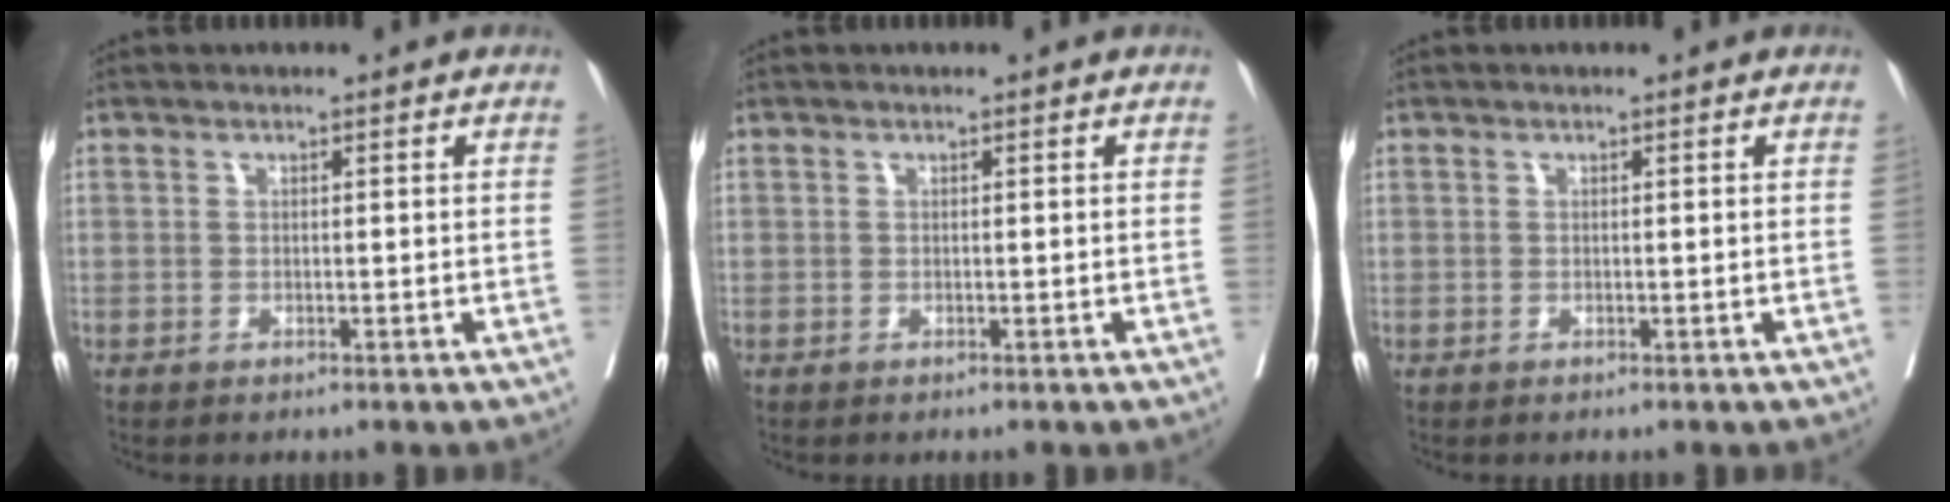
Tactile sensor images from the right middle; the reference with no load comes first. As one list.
[{"total": 0.0}, {"total": 0.0}]